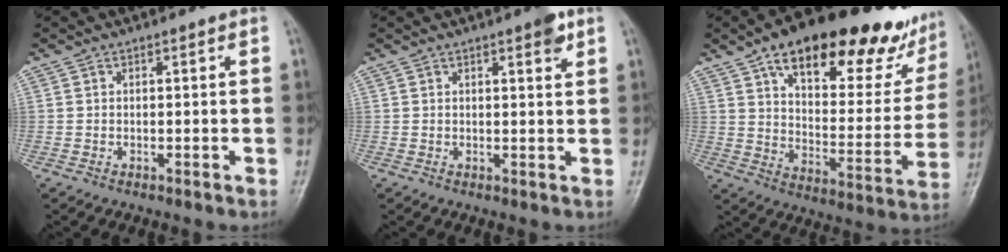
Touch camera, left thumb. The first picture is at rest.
{"total": 3.0, "force": [1.8, 0.8, 2.3], "torque": [-0.026, -0.008, 0.020]}
{"total": 28.9, "force": [19.1, 11.0, 18.6], "torque": [-0.225, -0.051, 0.273]}